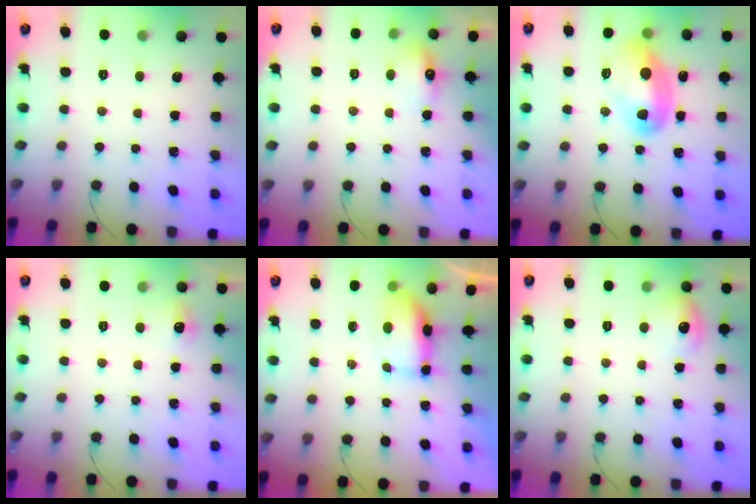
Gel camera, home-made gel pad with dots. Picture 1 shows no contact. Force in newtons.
{"total": 6.2, "press": 6.1, "slide": 1.1}
{"total": 17.6, "press": 14.3, "slide": 10.2}
{"total": 5.7, "press": 5.5, "slide": 1.5}
{"total": 6.6, "press": 6.6, "slide": 0.9}
{"total": 8.5, "press": 8.4, "slide": 1.4}